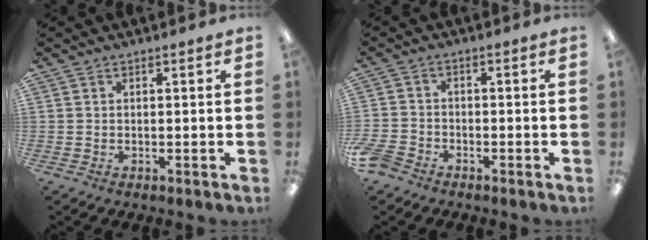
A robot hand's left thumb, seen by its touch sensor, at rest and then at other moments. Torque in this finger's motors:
{"motor_torque": [-0.39, 0.41, -0.12, 0.11, 0.00]}